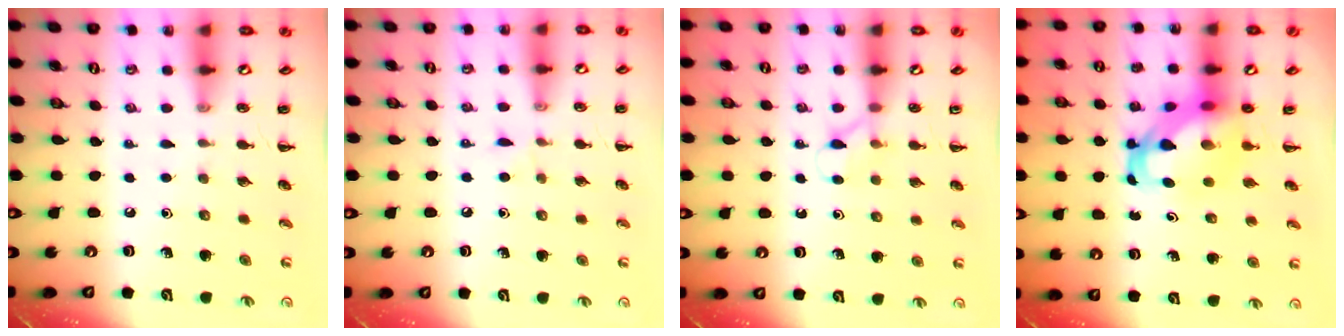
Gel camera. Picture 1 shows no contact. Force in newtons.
{"total": 4.4, "press": 4.2, "slide": 1.4}
{"total": 2.9, "press": 2.7, "slide": 0.9}
{"total": 5.8, "press": 5.7, "slide": 1.4}